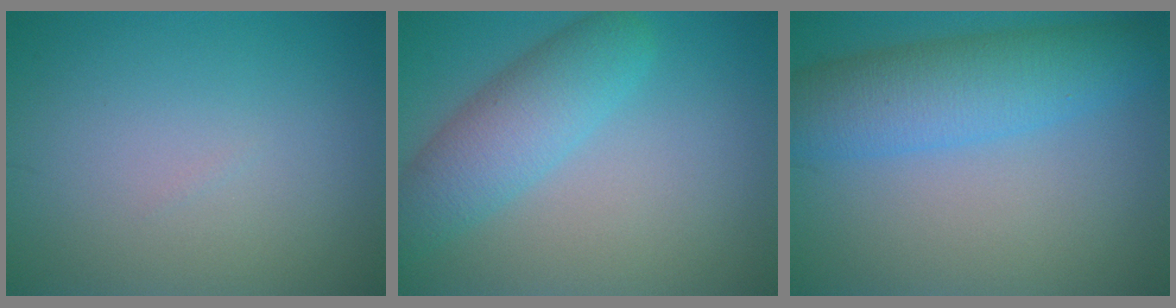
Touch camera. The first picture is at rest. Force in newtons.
{"total": 4.9, "press": 4.9, "slide": 0.2}
{"total": 6.4, "press": 6.4, "slide": 0.2}